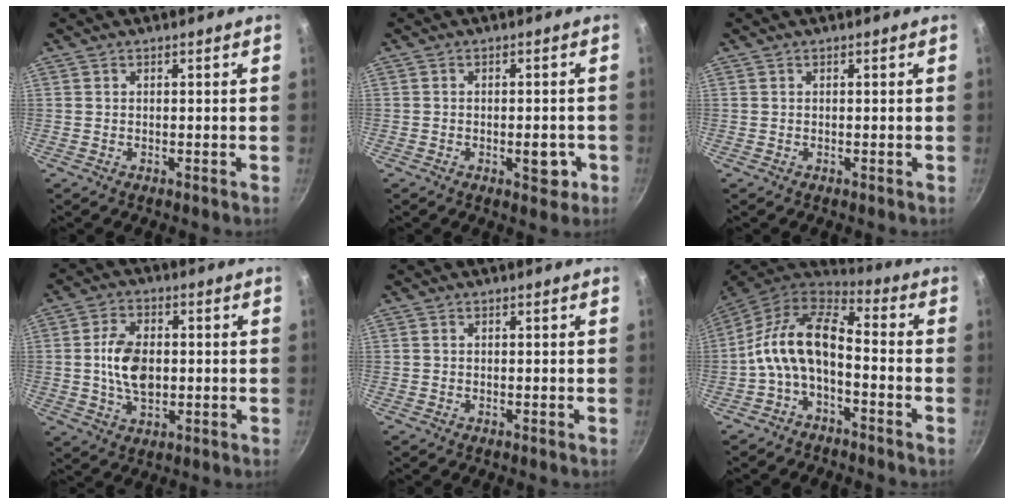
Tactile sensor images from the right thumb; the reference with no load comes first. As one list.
[{"total": 4.2, "force": [-1.5, 2.2, 3.3], "torque": [-0.027, 0.004, -0.015]}, {"total": 0.0}, {"total": 9.2, "force": [0.0, 5.7, 7.3], "torque": [-0.125, 0.001, 0.002]}, {"total": 0.0}, {"total": 12.8, "force": [-3.1, 6.7, 10.5], "torque": [-0.193, 0.074, -0.070]}]